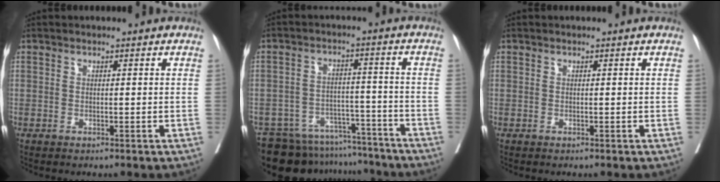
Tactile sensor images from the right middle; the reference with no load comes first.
{"total": 14.3, "force": [-13.1, 5.4, 2.3], "torque": [-0.038, 0.023, -0.183]}
{"total": 0.0}